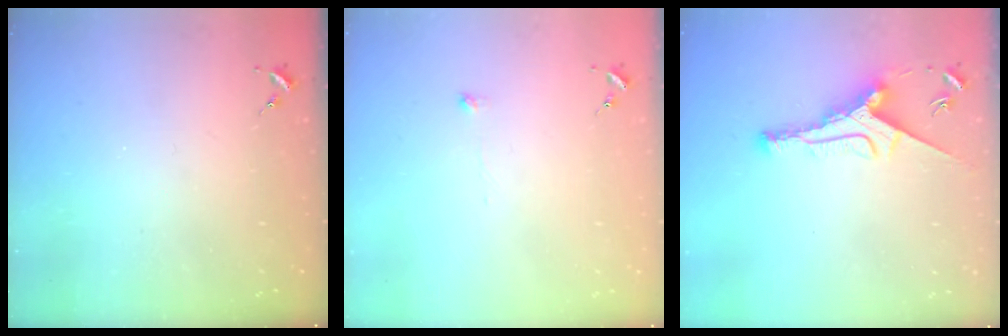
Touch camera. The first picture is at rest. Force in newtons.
{"total": 5.5, "press": 5.5, "slide": 0.3}
{"total": 9.7, "press": 9.7, "slide": 0.4}